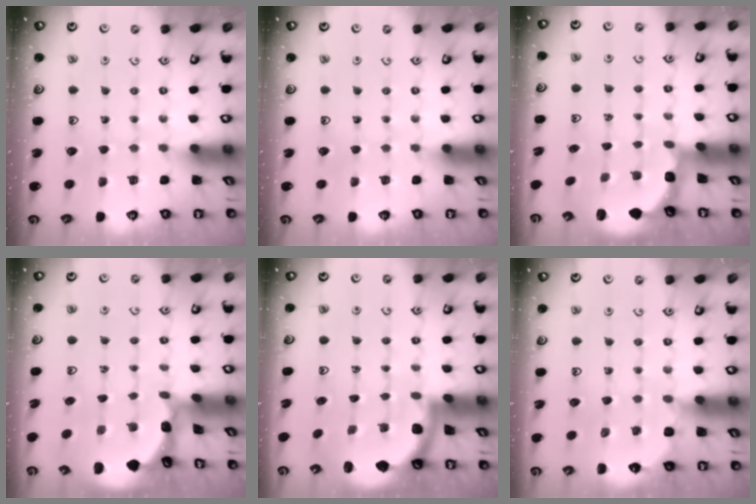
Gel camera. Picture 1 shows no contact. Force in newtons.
{"total": 0.0}
{"total": 2.8, "press": 2.5, "slide": 1.4}
{"total": 1.4, "press": 1.4, "slide": 0.1}
{"total": 1.8, "press": 1.8, "slide": 0.1}
{"total": 3.1, "press": 2.6, "slide": 1.7}